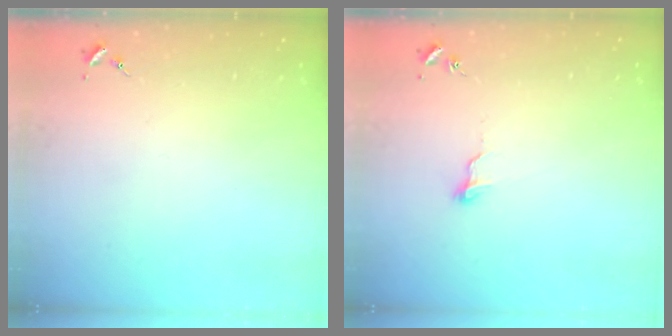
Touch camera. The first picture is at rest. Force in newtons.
{"total": 6.2, "press": 6.1, "slide": 0.5}